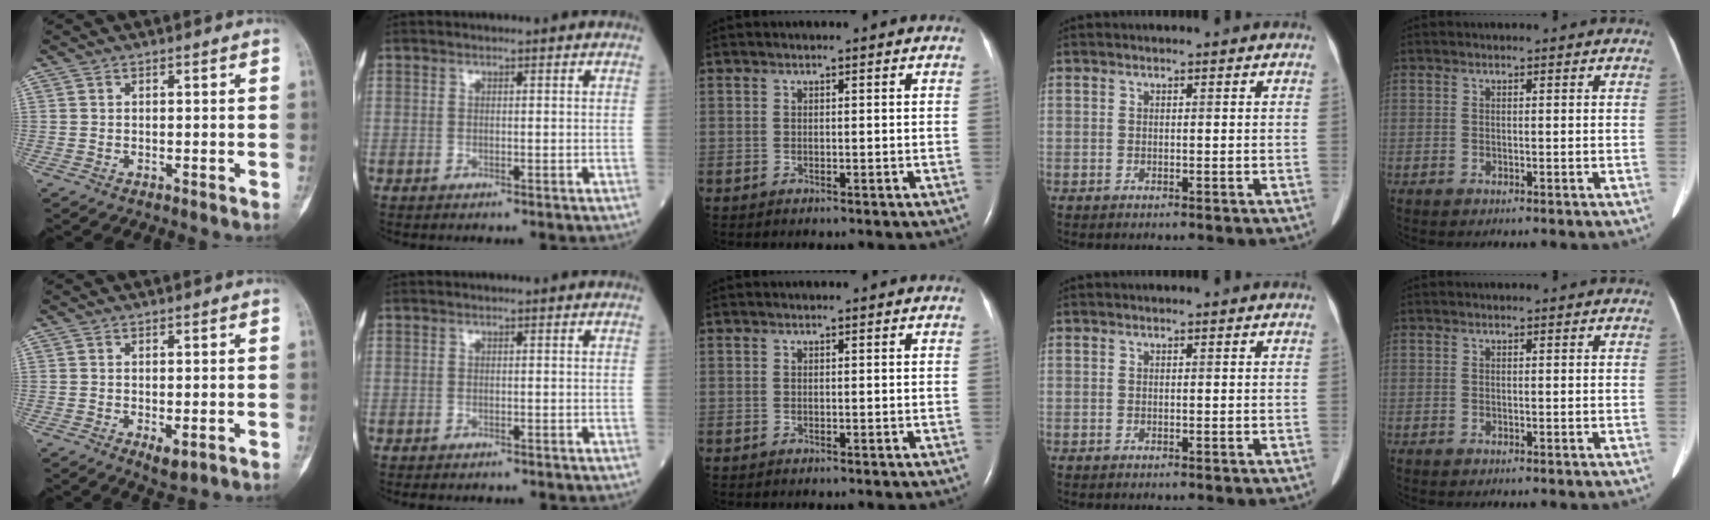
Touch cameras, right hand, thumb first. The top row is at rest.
{"thumb": {"total": 2.7, "force": [-0.9, 1.1, 2.3], "torque": [-0.036, -0.007, -0.006]}, "index": {"total": 2.2, "force": [-2.0, 0.7, 0.7], "torque": [-0.009, -0.003, -0.023]}}